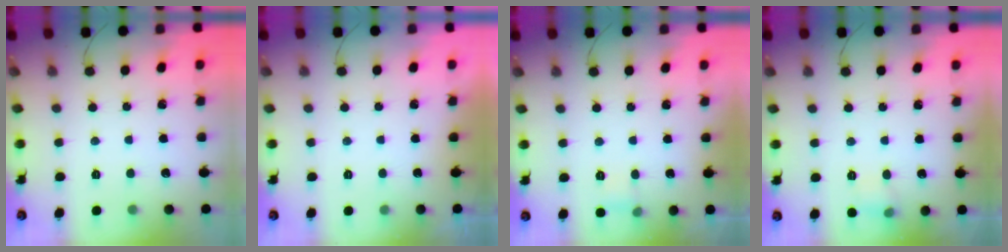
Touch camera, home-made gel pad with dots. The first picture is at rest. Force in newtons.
{"total": 0.0}
{"total": 4.5, "press": 4.3, "slide": 1.2}
{"total": 6.2, "press": 5.9, "slide": 2.0}